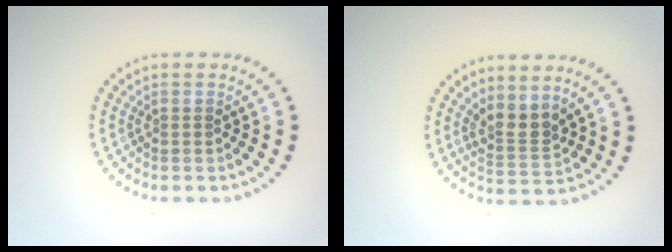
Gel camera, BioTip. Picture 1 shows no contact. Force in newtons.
{"total": 2.6, "press": 2.0, "slide": 1.8}